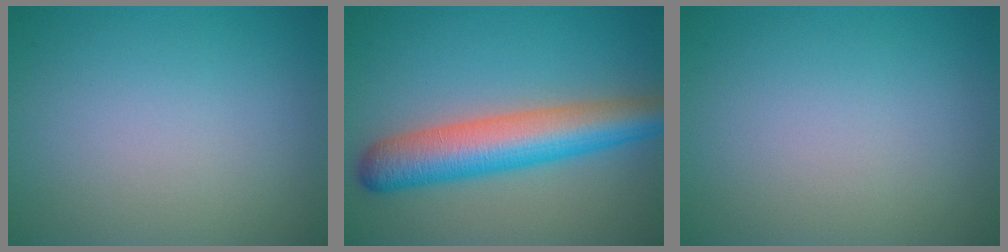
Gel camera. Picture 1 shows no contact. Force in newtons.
{"total": 7.6, "press": 7.5, "slide": 0.3}
{"total": 0.0}